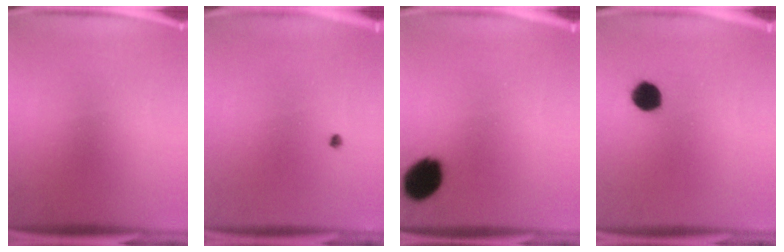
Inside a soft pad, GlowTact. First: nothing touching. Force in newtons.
{"total": 0.6}
{"total": 10.8}
{"total": 6.1}